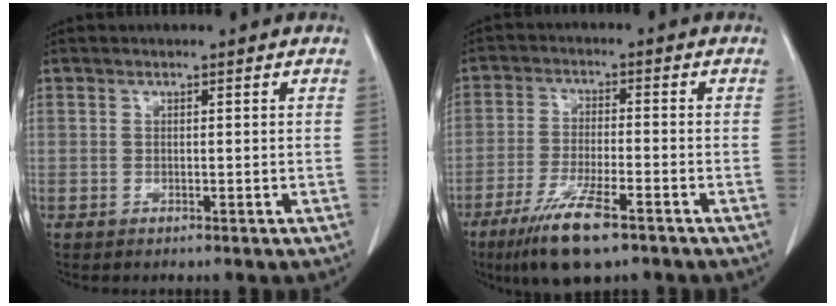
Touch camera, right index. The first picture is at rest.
{"total": 9.8, "force": [-6.2, 1.5, 7.4], "torque": [-0.145, -0.024, -0.105]}